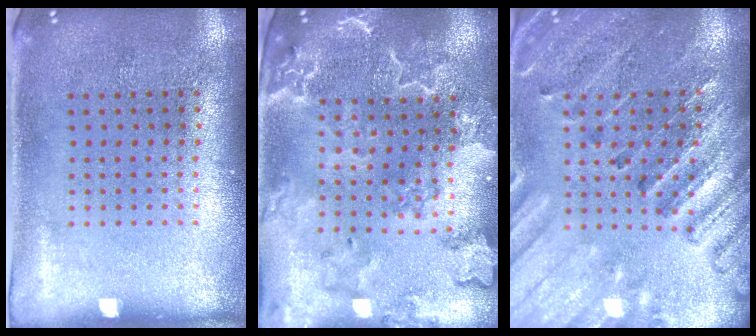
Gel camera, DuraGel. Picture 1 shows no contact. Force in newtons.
{"total": 2.9, "press": 2.7, "slide": 1.1}
{"total": 2.5, "press": 2.5, "slide": 0.4}